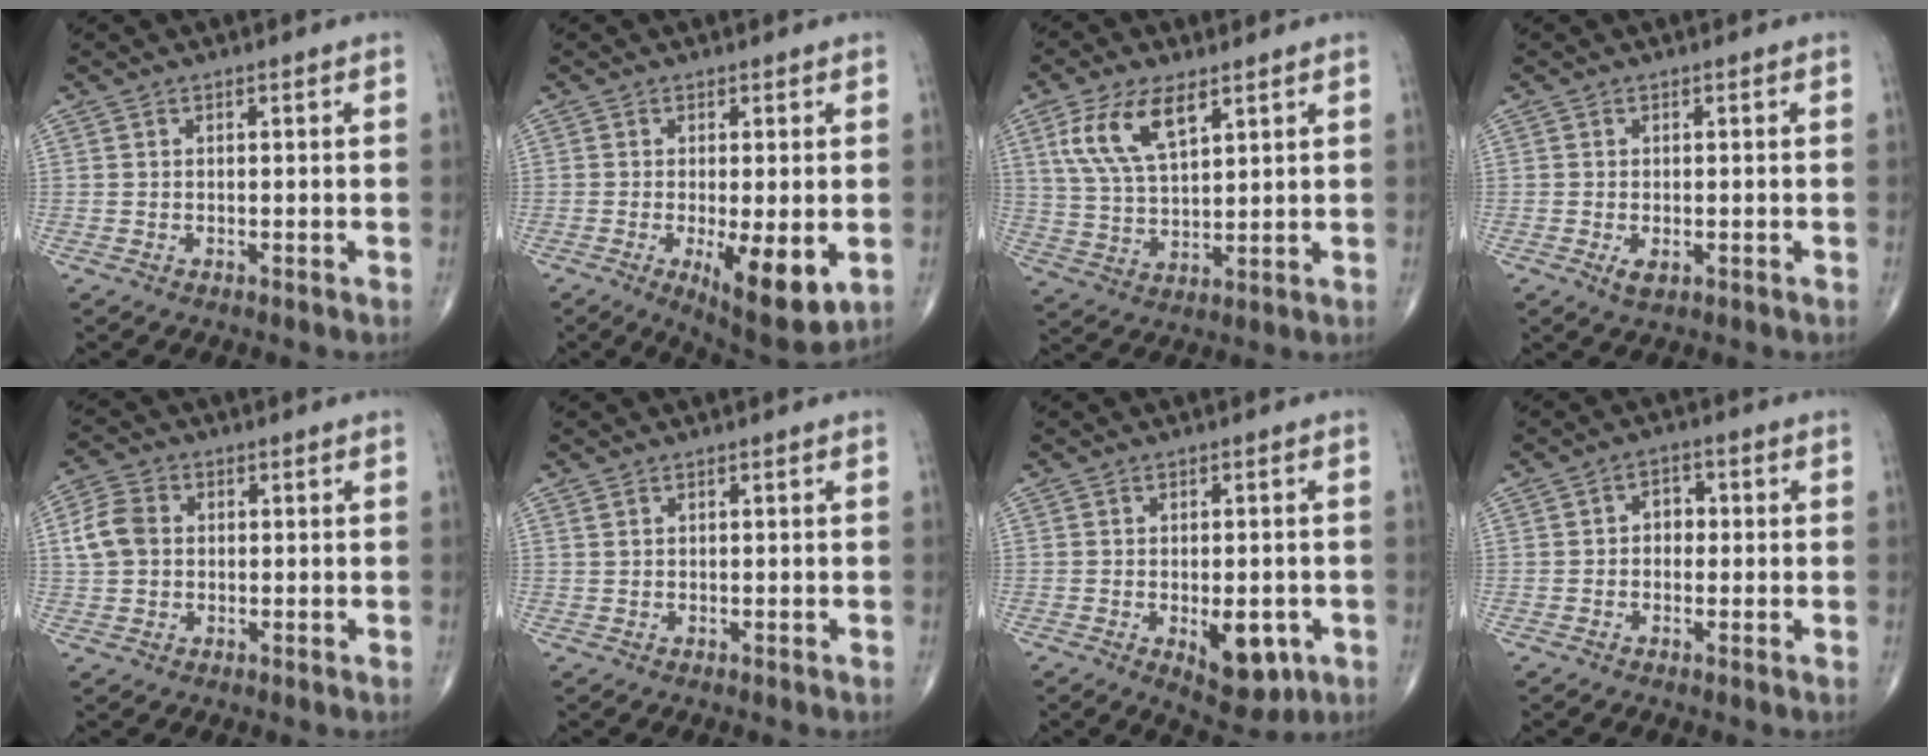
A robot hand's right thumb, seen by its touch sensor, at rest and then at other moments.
{"total": 10.5, "force": [-2.6, 3.2, 9.7], "torque": [-0.143, -0.027, -0.033]}
{"total": 11.2, "force": [5.5, 5.0, 8.4], "torque": [-0.159, -0.017, 0.112]}
{"total": 2.0, "force": [-0.7, 1.0, 1.7], "torque": [-0.031, -0.004, -0.011]}
{"total": 6.2, "force": [0.6, 4.9, 3.8], "torque": [-0.074, 0.011, 0.008]}
{"total": 0.7, "force": [0.5, 0.3, 0.4], "torque": [-0.007, 0.005, 0.012]}
{"total": 8.6, "force": [-2.6, 4.2, 7.0], "torque": [-0.072, -0.005, -0.023]}
{"total": 3.3, "force": [0.0, 2.6, 2.1], "torque": [-0.016, 0.013, -0.007]}